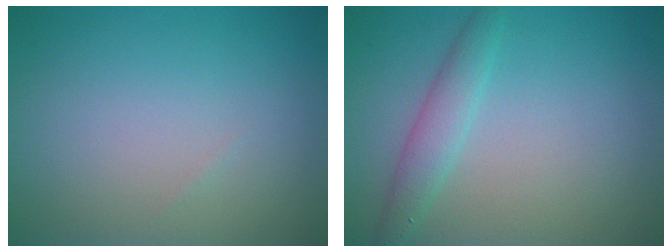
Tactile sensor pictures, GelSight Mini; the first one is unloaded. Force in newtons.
{"total": 2.3, "press": 2.3, "slide": 0.1}